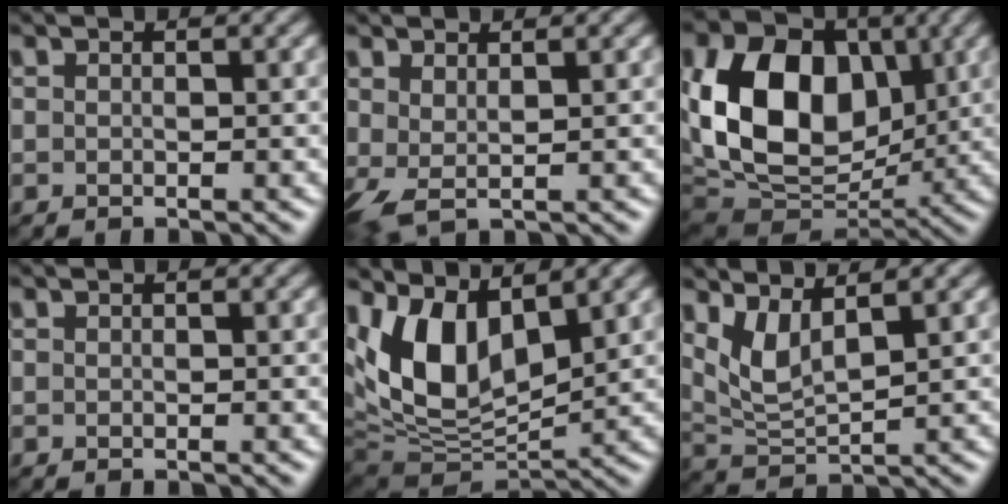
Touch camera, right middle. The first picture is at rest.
{"total": 2.3, "force": [0.7, 0.7, 2.0], "torque": [-0.053, -0.002, 0.013]}
{"total": 13.7, "force": [2.1, 9.7, 9.5], "torque": [-0.177, 0.005, 0.031]}
{"total": 0.0}
{"total": 9.9, "force": [3.5, 5.3, 7.6], "torque": [-0.150, -0.010, 0.062]}
{"total": 3.7, "force": [2.0, 1.3, 2.8], "torque": [-0.071, -0.010, 0.048]}